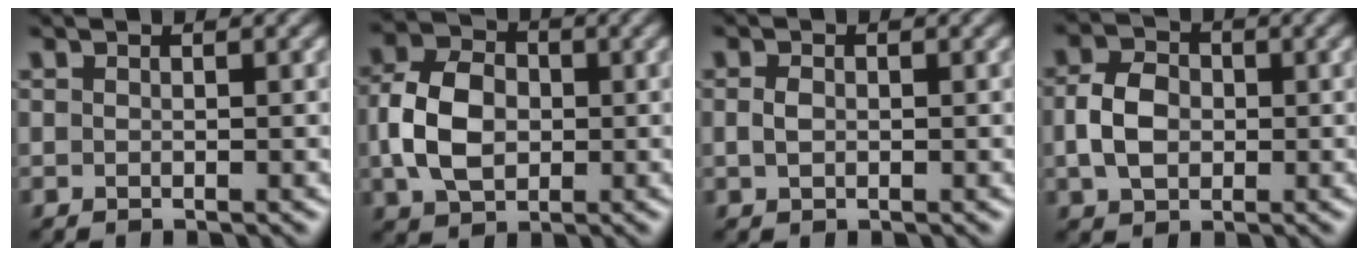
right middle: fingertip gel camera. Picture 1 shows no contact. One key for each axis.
{"total": 6.4, "fx": -0.3, "fy": 4.7, "fz": 4.4, "tx": -0.092, "ty": 0.006, "tz": -0.013}
{"total": 1.3, "fx": 0.0, "fy": 0.9, "fz": 0.9, "tx": -0.020, "ty": 0.000, "tz": 0.001}
{"total": 4.3, "fx": -0.2, "fy": 3.2, "fz": 2.8, "tx": -0.059, "ty": 0.003, "tz": -0.009}